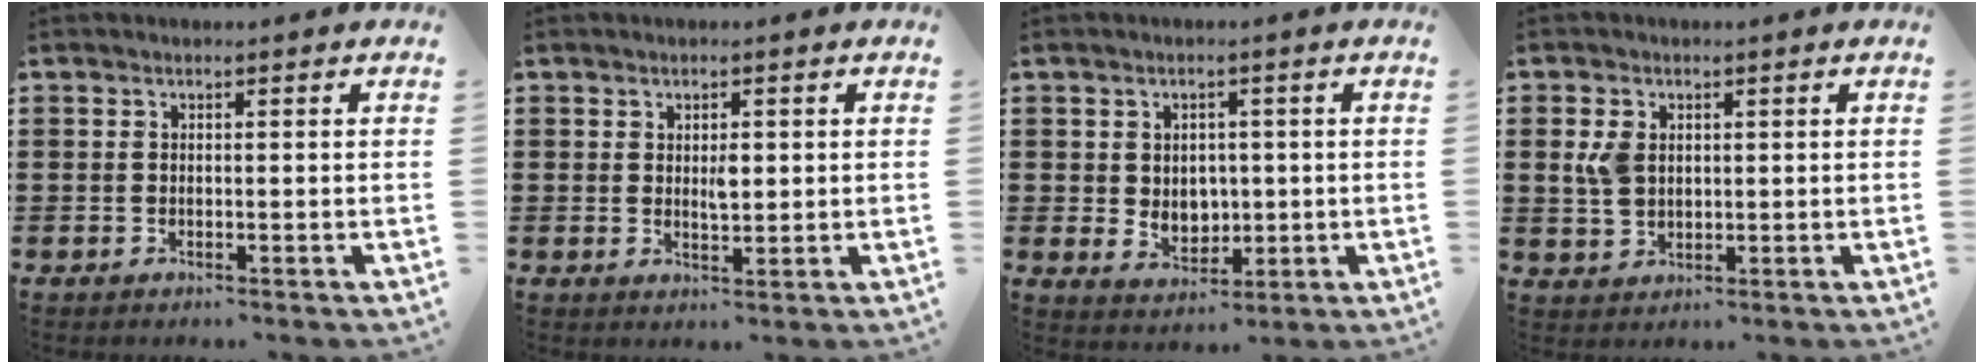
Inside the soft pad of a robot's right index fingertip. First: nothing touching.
{"total": 2.5, "force": [0.5, 1.0, 2.2], "torque": [-0.029, -0.005, 0.005]}
{"total": 3.8, "force": [0.9, 3.4, 1.5], "torque": [-0.027, 0.003, 0.012]}
{"total": 4.1, "force": [0.9, 2.8, 2.8], "torque": [-0.071, 0.006, 0.014]}